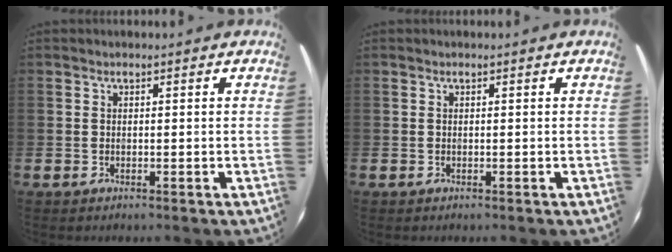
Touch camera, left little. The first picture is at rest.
{"total": 0.0}